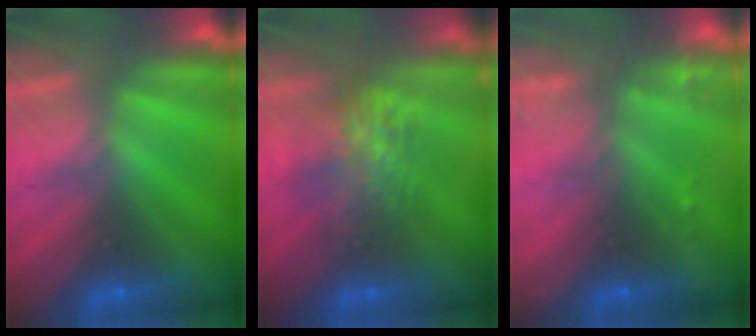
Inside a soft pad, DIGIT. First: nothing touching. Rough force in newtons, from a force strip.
{"total": 7.3}
{"total": 8.7}